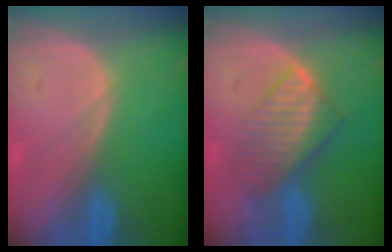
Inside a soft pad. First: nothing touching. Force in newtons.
{"total": 7.5, "press": 6.8, "slide": 3.1}